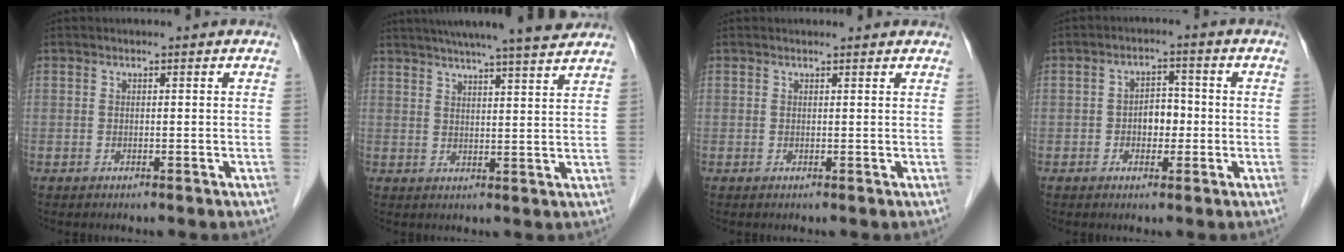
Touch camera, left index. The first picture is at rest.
{"total": 15.7, "force": [13.8, 0.1, 7.4], "torque": [-0.122, 0.015, 0.182]}
{"total": 2.6, "force": [2.5, 0.5, 0.5], "torque": [-0.013, 0.009, 0.024]}
{"total": 3.7, "force": [-0.7, 2.4, 2.8], "torque": [-0.045, 0.013, -0.012]}